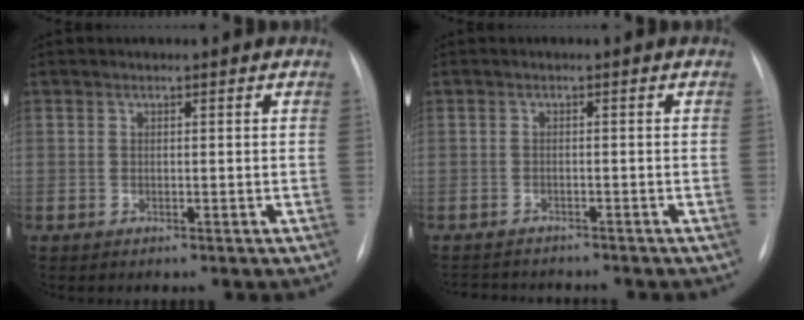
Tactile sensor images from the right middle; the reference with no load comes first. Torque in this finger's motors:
{"motor_torque": [-0.40, -0.34, -0.13, -0.01]}